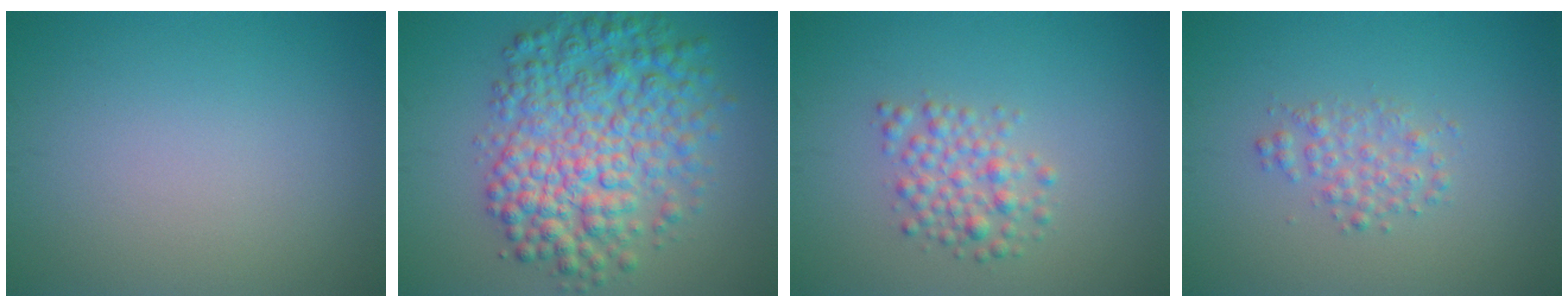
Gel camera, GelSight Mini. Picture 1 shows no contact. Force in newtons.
{"total": 8.7, "press": 8.7, "slide": 0.1}
{"total": 2.7, "press": 2.7, "slide": 0.1}
{"total": 2.0, "press": 2.0, "slide": 0.0}